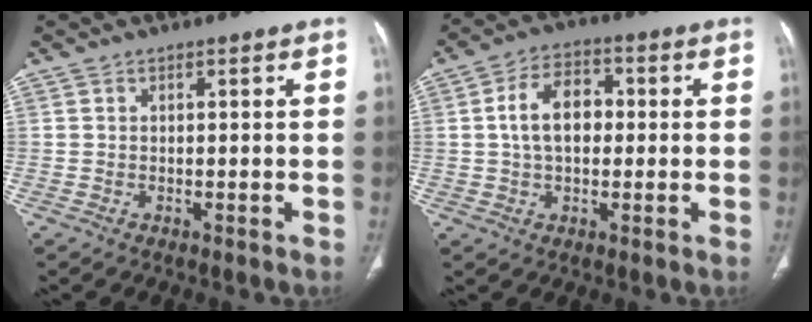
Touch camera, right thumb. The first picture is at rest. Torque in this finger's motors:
{"motor_torque": [0.56, 1.08, 1.00, 0.02, 0.30]}